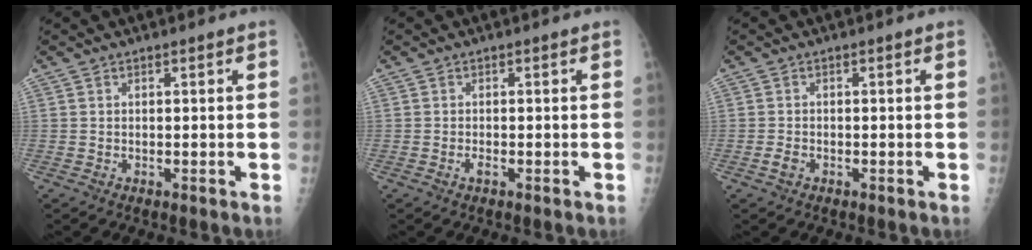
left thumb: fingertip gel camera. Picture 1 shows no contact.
{"total": 1.0, "force": [-0.5, 0.4, 0.7], "torque": [-0.012, 0.000, -0.009]}
{"total": 1.4, "force": [-0.8, 0.9, 0.7], "torque": [-0.016, 0.001, -0.015]}